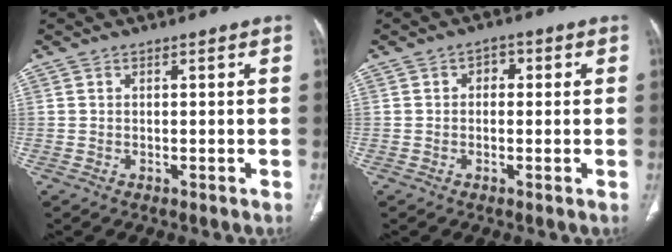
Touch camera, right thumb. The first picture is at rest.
{"total": 2.5, "force": [0.3, 1.9, 1.6], "torque": [-0.007, 0.008, -0.002]}